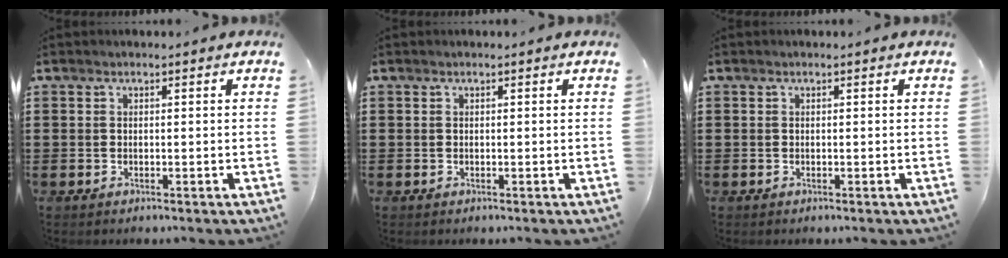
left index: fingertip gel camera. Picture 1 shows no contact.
{"total": 0.0}
{"total": 0.0}